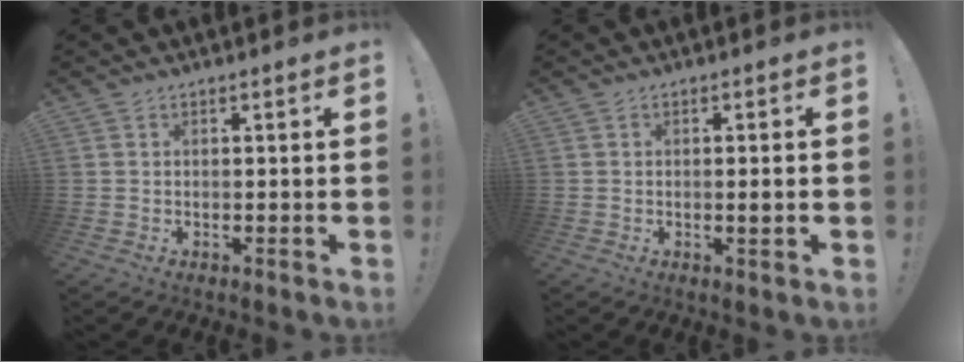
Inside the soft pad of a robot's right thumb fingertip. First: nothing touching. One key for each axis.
{"total": 2.1, "fx": -0.1, "fy": -0.1, "fz": 2.1, "tx": -0.028, "ty": -0.004, "tz": -0.006}